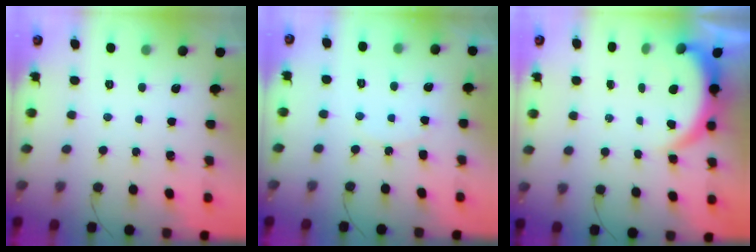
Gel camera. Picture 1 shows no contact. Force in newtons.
{"total": 7.8, "press": 7.8, "slide": 0.5}
{"total": 5.1, "press": 5.1, "slide": 0.4}